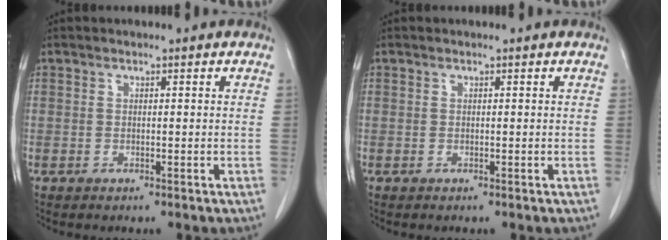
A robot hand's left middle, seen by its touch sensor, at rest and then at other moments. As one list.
[{"total": 0.0}]